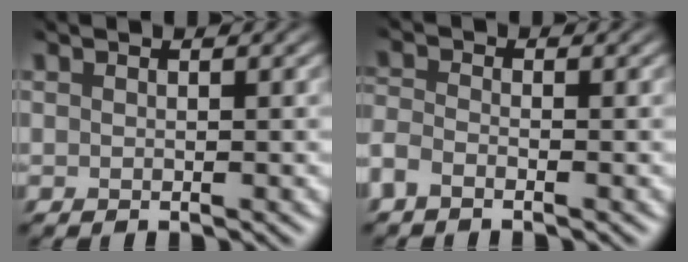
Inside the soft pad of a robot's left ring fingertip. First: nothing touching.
{"total": 2.3, "force": [-2.3, 0.0, 0.1], "torque": [-0.019, -0.007, -0.038]}